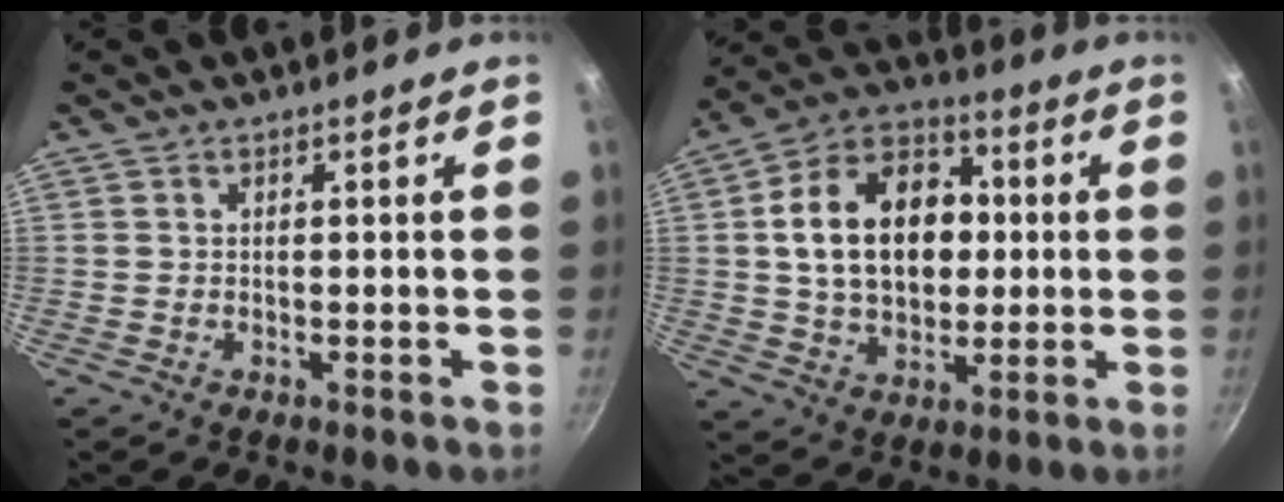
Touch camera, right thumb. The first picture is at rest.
{"total": 18.8, "force": [1.8, 13.4, 13.1], "torque": [-0.183, 0.025, 0.021]}